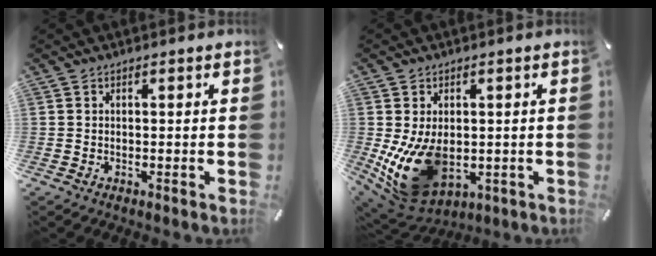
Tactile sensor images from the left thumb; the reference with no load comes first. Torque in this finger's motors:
{"motor_torque": [2.30, 2.46, 1.82, 0.44, 0.37]}